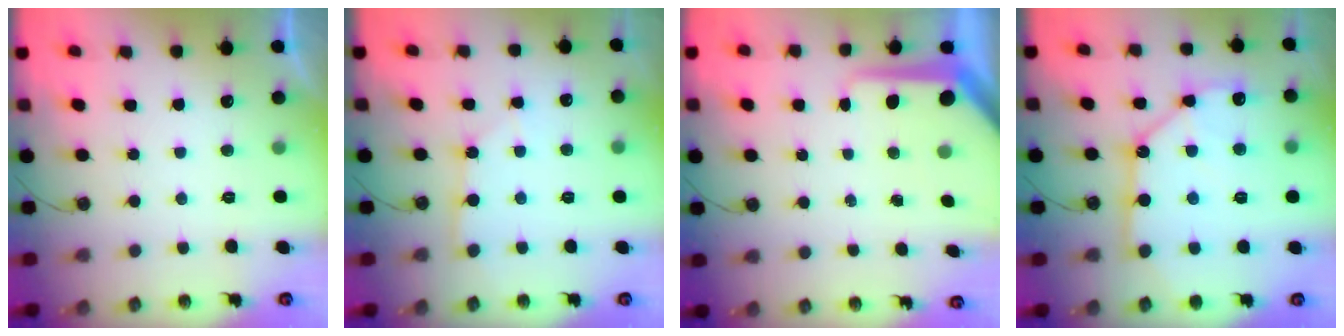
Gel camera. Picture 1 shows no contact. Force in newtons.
{"total": 2.8, "press": 2.8, "slide": 0.2}
{"total": 7.9, "press": 7.8, "slide": 0.9}
{"total": 14.9, "press": 14.8, "slide": 1.8}